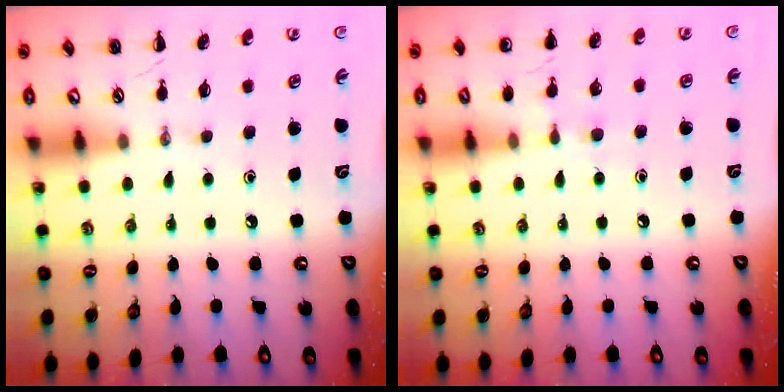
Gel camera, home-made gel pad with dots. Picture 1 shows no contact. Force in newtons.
{"total": 5.1, "press": 4.9, "slide": 1.7}